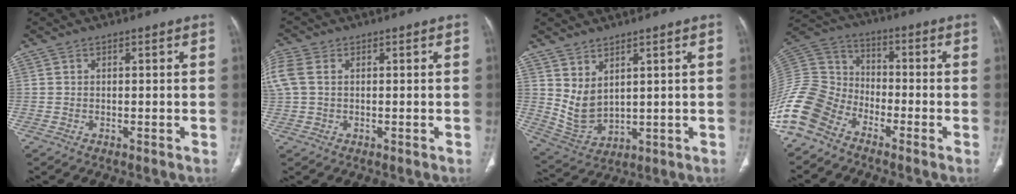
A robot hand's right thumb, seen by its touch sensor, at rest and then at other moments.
{"total": 7.2, "force": [1.2, 5.0, 5.0], "torque": [-0.156, 0.020, 0.028]}
{"total": 6.9, "force": [3.0, 3.7, 4.9], "torque": [-0.080, -0.029, 0.082]}
{"total": 16.0, "force": [-10.5, 10.0, 6.9], "torque": [-0.160, 0.057, -0.214]}